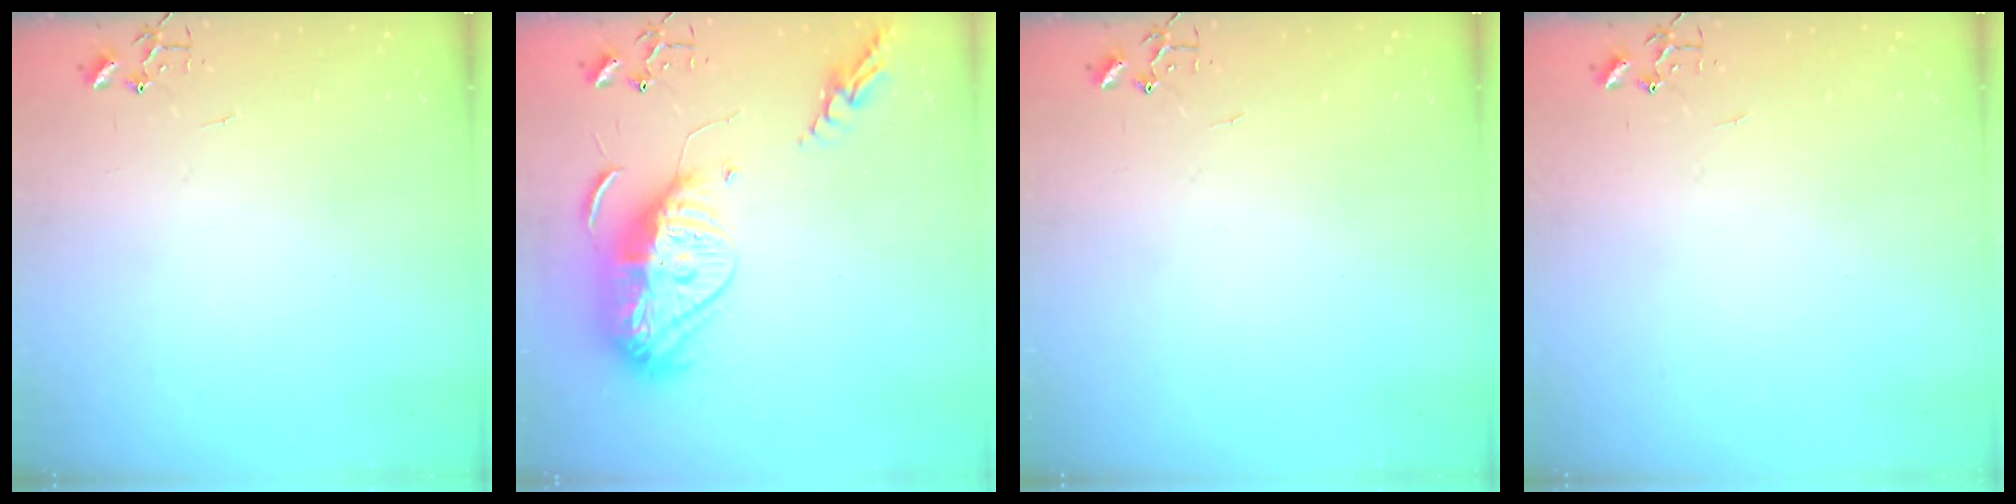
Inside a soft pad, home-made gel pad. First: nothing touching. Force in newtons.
{"total": 18.2, "press": 18.2, "slide": 1.6}
{"total": 0.0}
{"total": 0.0}